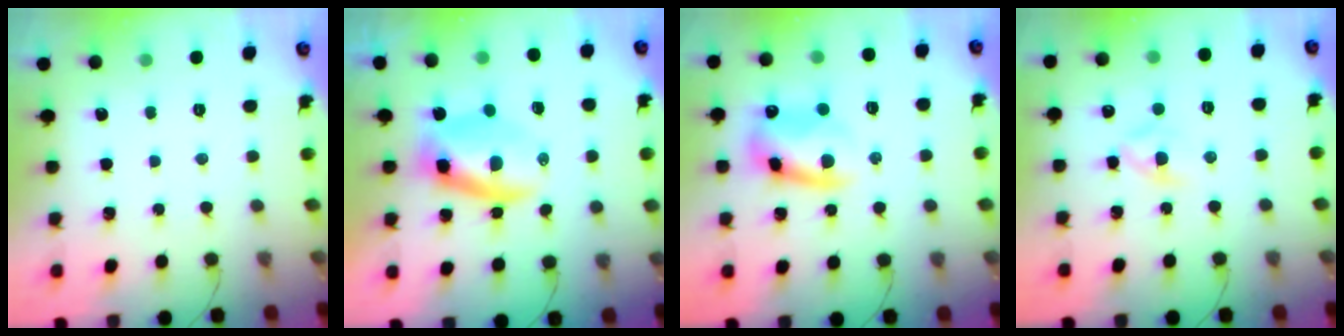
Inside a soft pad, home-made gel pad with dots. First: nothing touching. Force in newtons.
{"total": 7.4, "press": 7.1, "slide": 2.0}
{"total": 10.1, "press": 9.8, "slide": 2.2}
{"total": 3.8, "press": 3.6, "slide": 1.2}